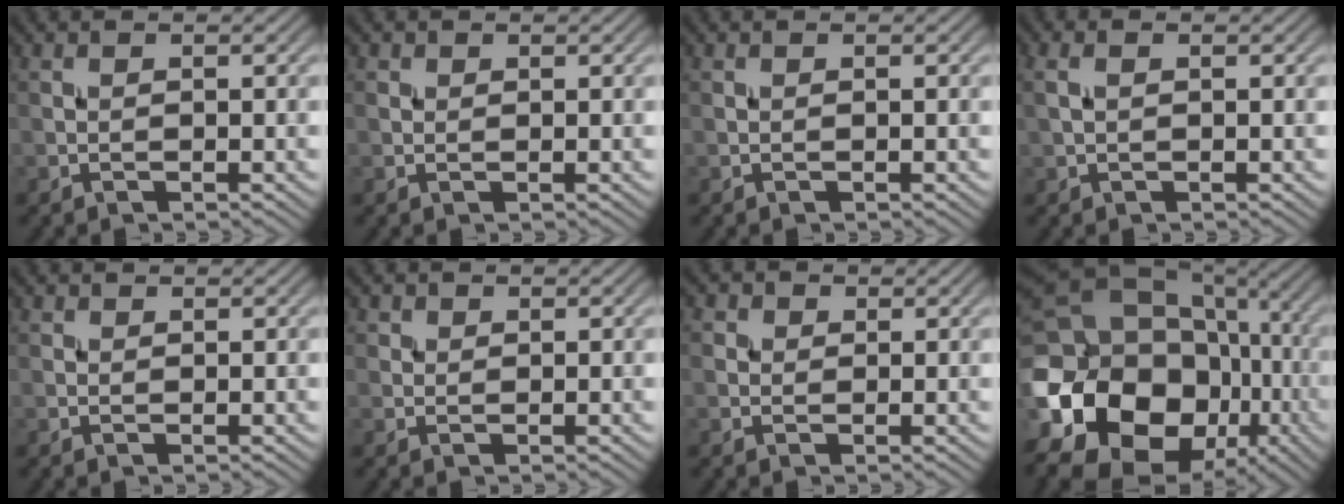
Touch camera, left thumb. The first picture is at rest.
{"total": 1.0, "force": [0.6, 0.8, 0.2], "torque": [-0.001, -0.001, 0.009]}
{"total": 0.0}
{"total": 1.6, "force": [0.5, 0.8, 1.3], "torque": [-0.038, 0.006, 0.008]}
{"total": 0.9, "force": [0.6, 0.6, 0.1], "torque": [-0.001, -0.001, 0.012]}
{"total": 1.8, "force": [1.1, 1.3, 0.4], "torque": [-0.010, -0.004, 0.018]}
{"total": 2.0, "force": [0.8, 1.7, 0.6], "torque": [-0.015, 0.000, 0.004]}
{"total": 20.7, "force": [-6.5, 15.8, 11.7], "torque": [-0.264, -0.018, -0.110]}